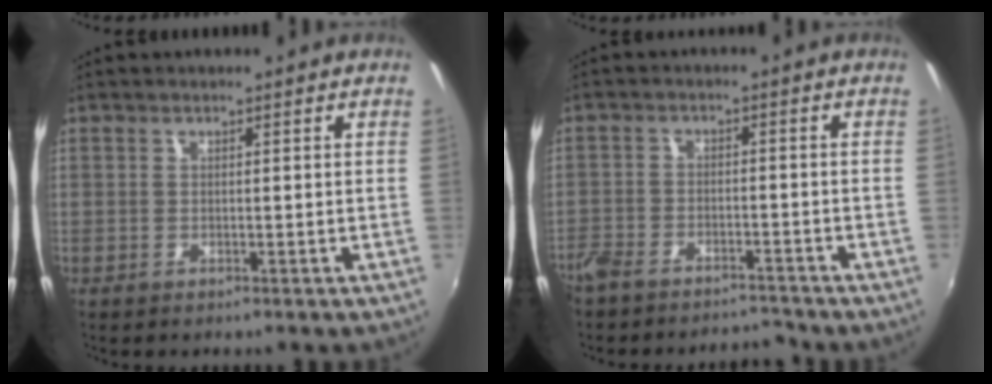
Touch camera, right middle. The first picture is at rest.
{"total": 8.1, "force": [-7.5, 2.6, 2.0], "torque": [-0.065, 0.003, -0.122]}